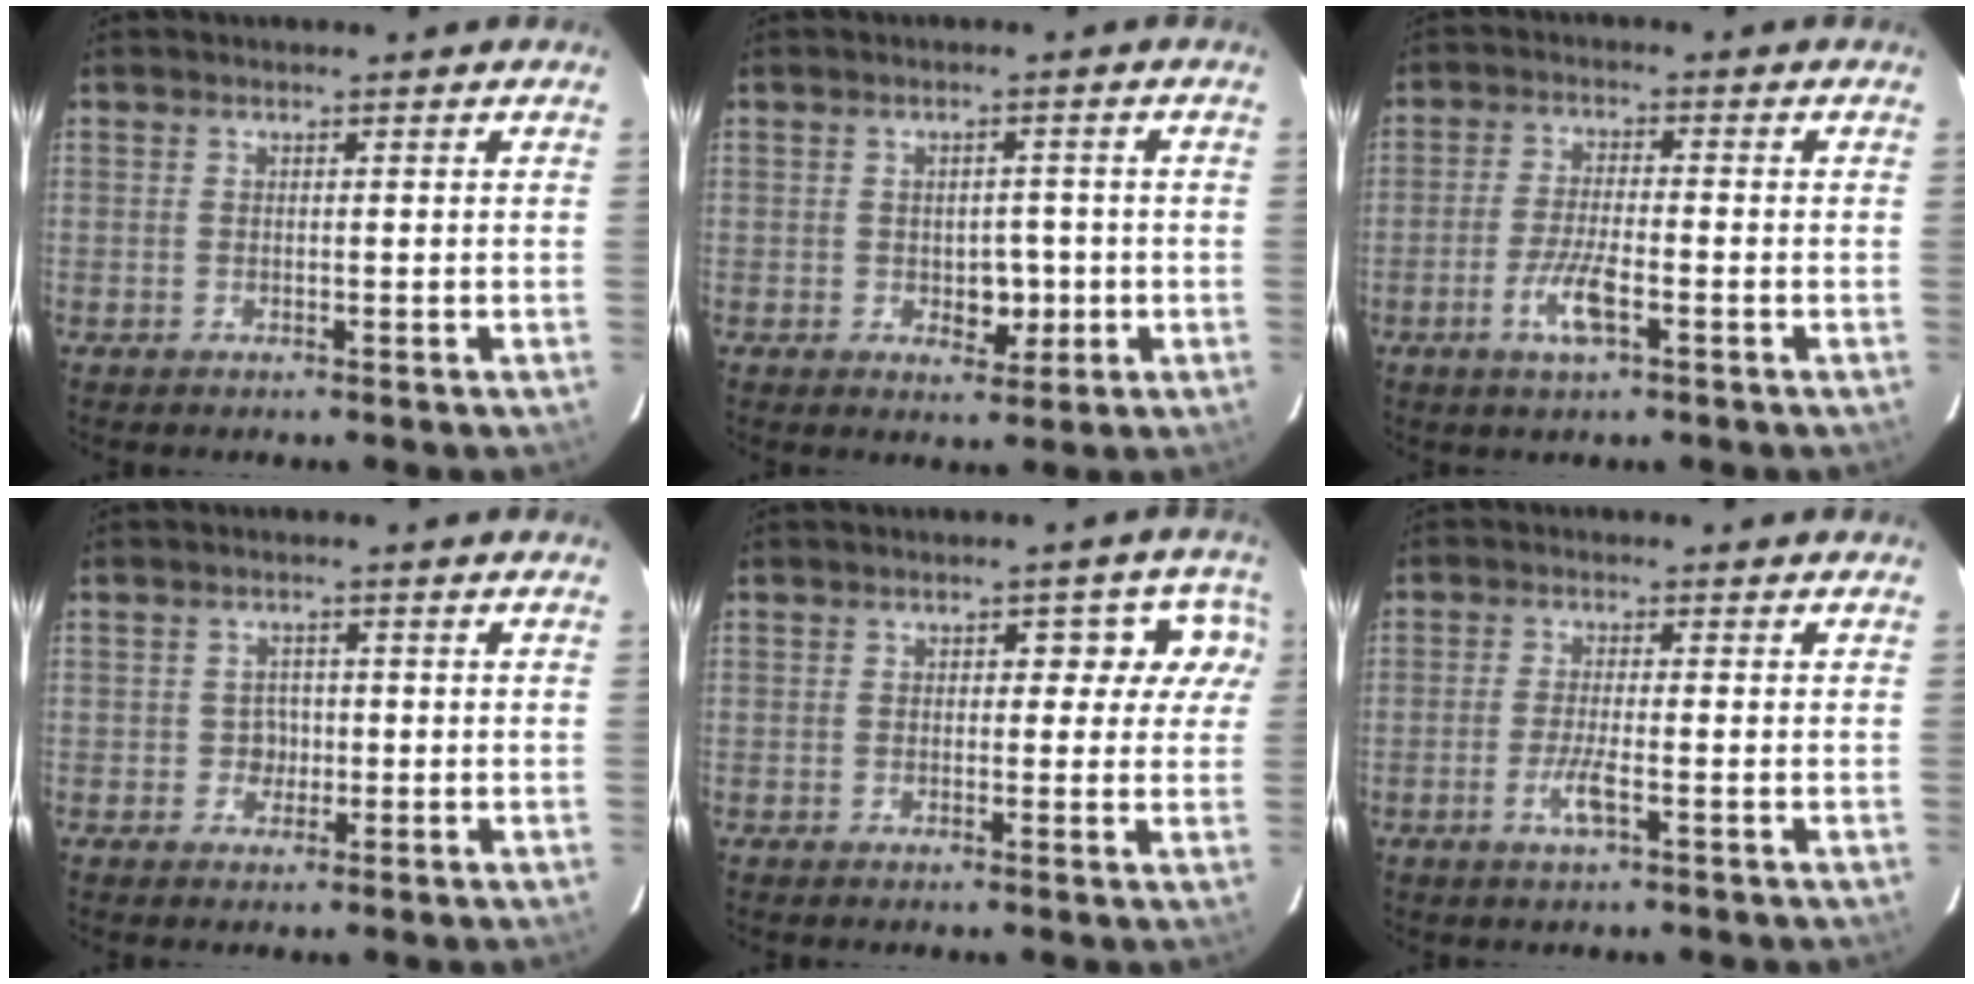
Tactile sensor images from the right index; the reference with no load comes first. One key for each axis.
{"total": 4.1, "fx": -0.8, "fy": 2.7, "fz": 3.0, "tx": -0.031, "ty": 0.004, "tz": -0.002}
{"total": 5.8, "fx": -2.6, "fy": 1.1, "fz": 5.1, "tx": -0.103, "ty": -0.005, "tz": -0.047}
{"total": 2.2, "fx": -0.5, "fy": 1.9, "fz": 0.9, "tx": -0.009, "ty": 0.005, "tz": -0.006}
{"total": 6.2, "fx": 1.7, "fy": 3.4, "fz": 4.9, "tx": -0.031, "ty": 0.030, "tz": 0.013}
{"total": 3.6, "fx": -1.5, "fy": 0.3, "fz": 3.2, "tx": -0.065, "ty": -0.004, "tz": -0.029}